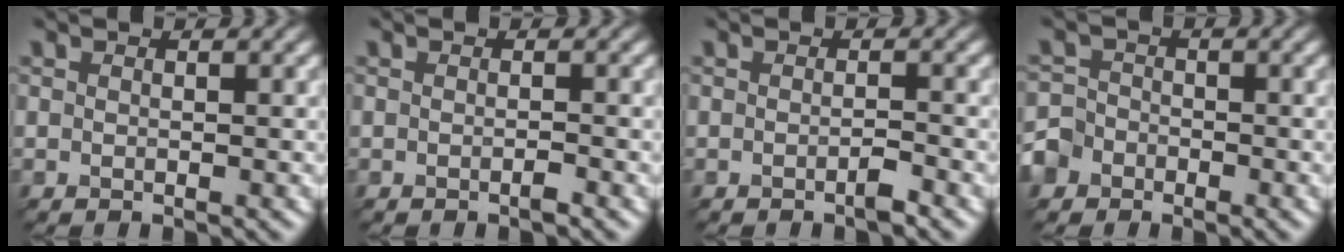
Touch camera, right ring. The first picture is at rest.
{"total": 1.2, "force": [-1.0, -0.6, -0.2], "torque": [-0.008, 0.001, -0.005]}
{"total": 1.4, "force": [-1.3, -0.6, 0.0], "torque": [-0.011, 0.002, -0.011]}
{"total": 3.0, "force": [-2.4, 1.6, -0.6], "torque": [0.002, 0.003, -0.036]}